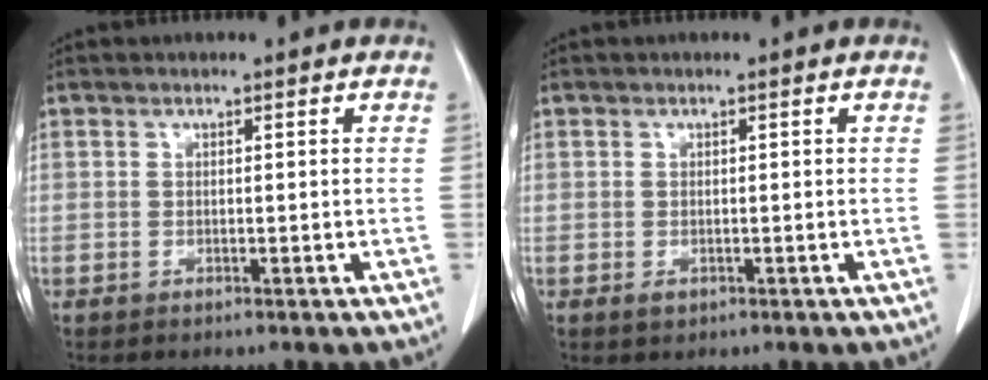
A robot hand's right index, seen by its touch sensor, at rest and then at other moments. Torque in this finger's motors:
{"motor_torque": [-0.17, 0.06, -0.19, -0.08]}